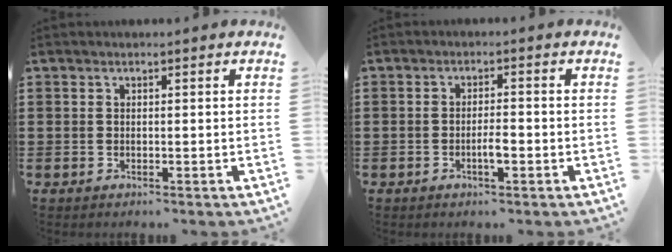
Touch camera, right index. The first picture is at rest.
{"total": 2.8, "force": [-1.1, 0.6, 2.5], "torque": [-0.045, 0.003, -0.019]}